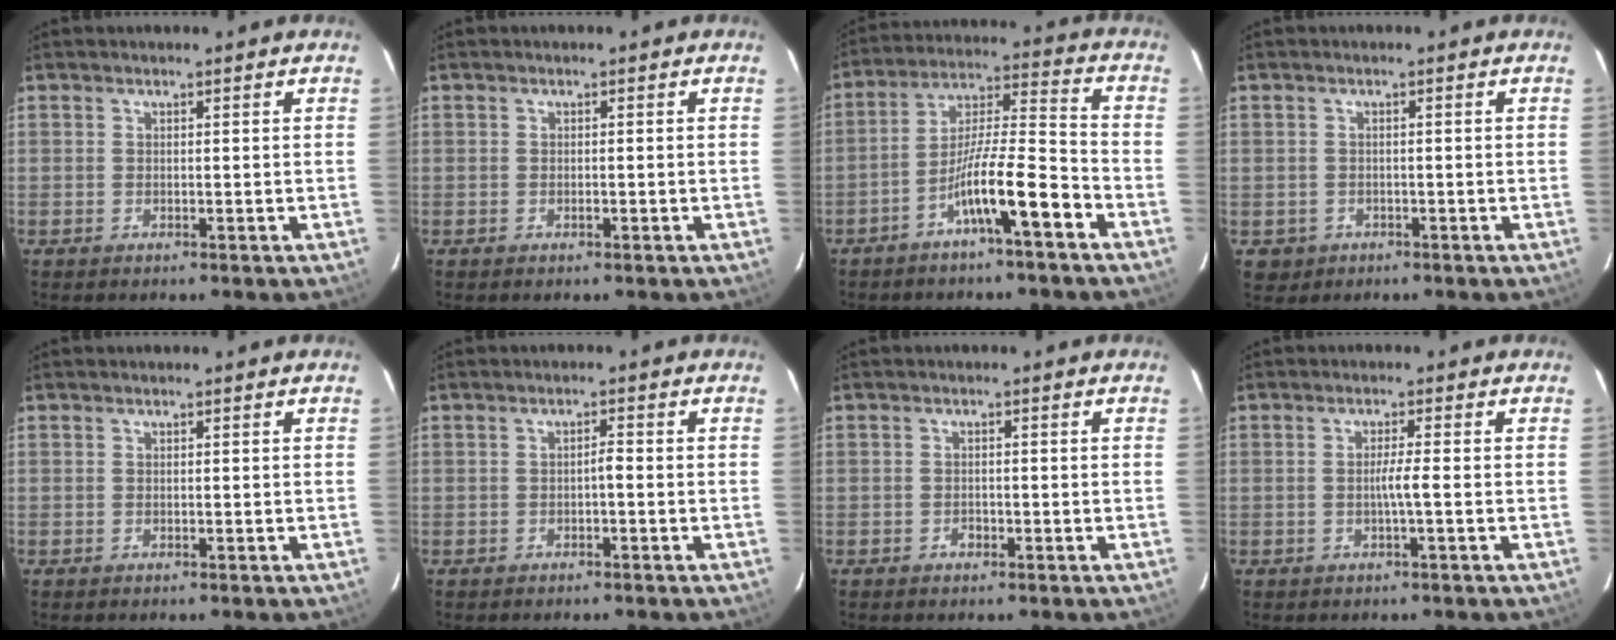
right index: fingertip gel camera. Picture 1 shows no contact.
{"total": 0.7, "force": [-0.4, 0.3, 0.5], "torque": [-0.011, 0.001, -0.005]}
{"total": 11.2, "force": [-6.1, 0.4, 9.4], "torque": [-0.170, 0.011, -0.109]}
{"total": 3.0, "force": [-1.1, 2.7, 0.2], "torque": [-0.001, 0.008, -0.013]}
{"total": 0.0}
{"total": 1.4, "force": [-0.5, 0.3, 1.3], "torque": [-0.019, 0.003, -0.010]}
{"total": 1.2, "force": [-0.7, 0.7, 0.7], "torque": [-0.011, 0.003, -0.011]}
{"total": 2.3, "force": [-0.5, -0.4, 2.2], "torque": [-0.040, 0.000, -0.010]}